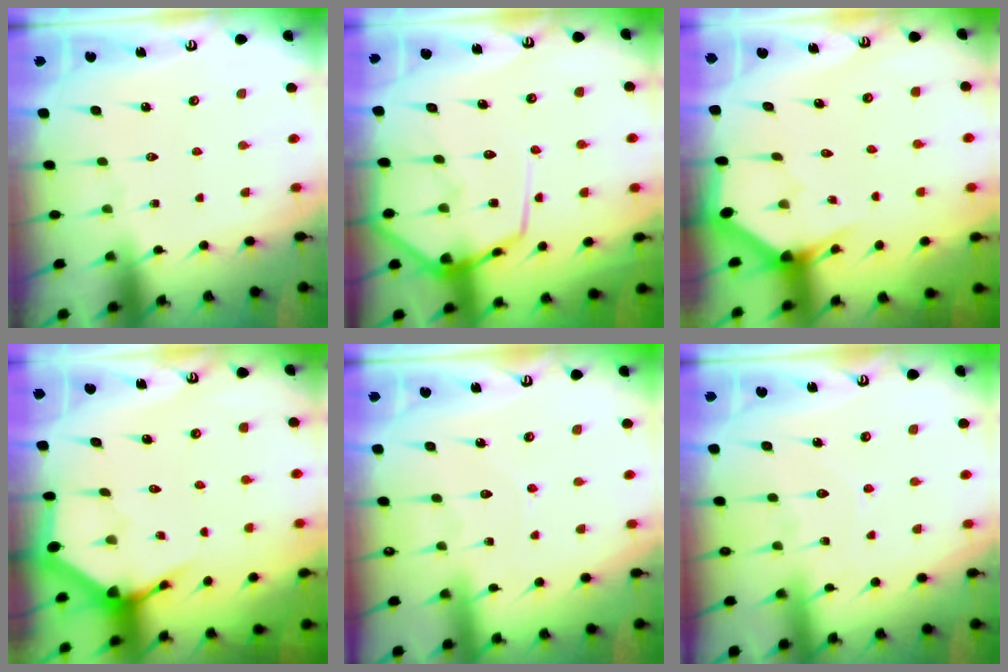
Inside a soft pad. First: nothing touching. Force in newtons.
{"total": 11.8, "press": 11.8, "slide": 1.1}
{"total": 3.1, "press": 3.1, "slide": 0.0}
{"total": 3.8, "press": 3.8, "slide": 0.4}
{"total": 3.7, "press": 3.7, "slide": 0.3}
{"total": 7.1, "press": 7.1, "slide": 0.7}